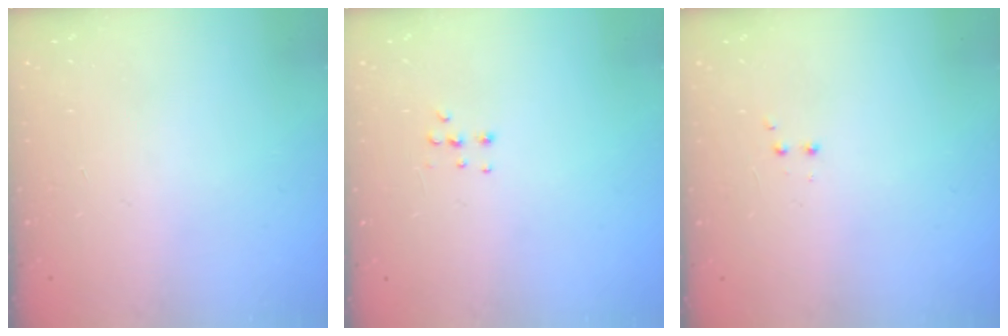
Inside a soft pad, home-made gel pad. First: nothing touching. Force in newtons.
{"total": 5.7, "press": 5.6, "slide": 1.0}
{"total": 2.0, "press": 1.8, "slide": 0.9}